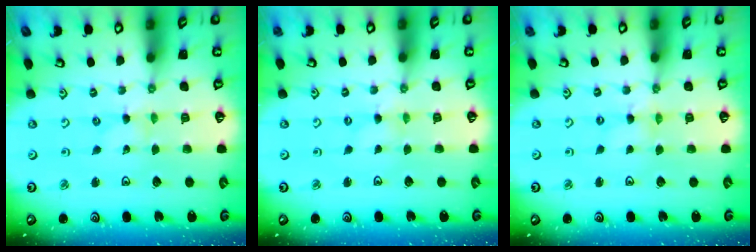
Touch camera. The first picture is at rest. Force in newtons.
{"total": 0.0}
{"total": 0.0}